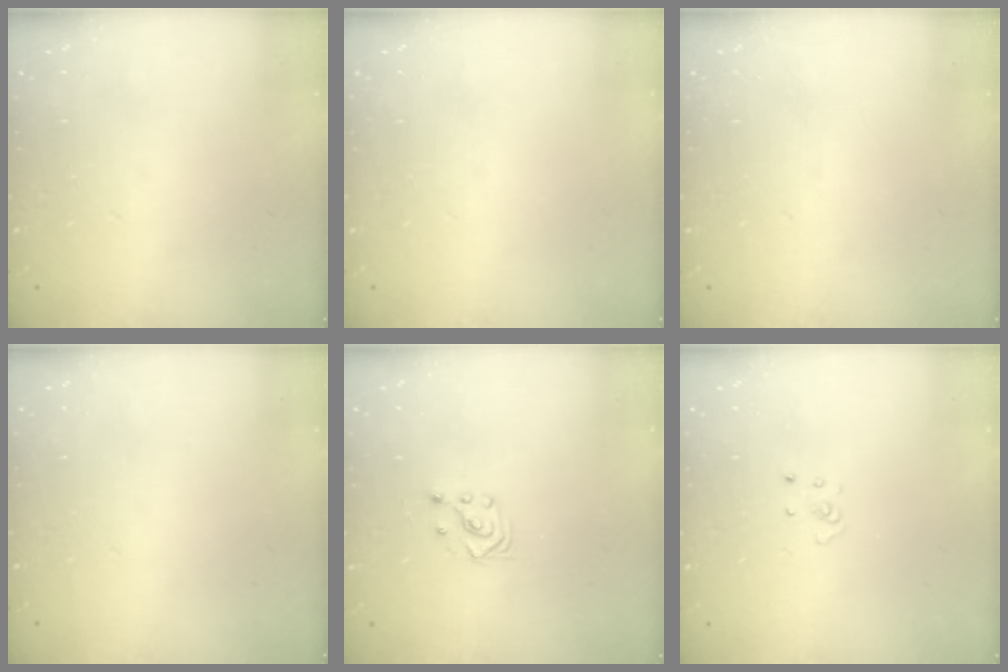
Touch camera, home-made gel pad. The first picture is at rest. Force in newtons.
{"total": 0.0}
{"total": 0.0}
{"total": 0.0}
{"total": 2.9, "press": 2.7, "slide": 1.0}
{"total": 2.3, "press": 2.3, "slide": 0.2}